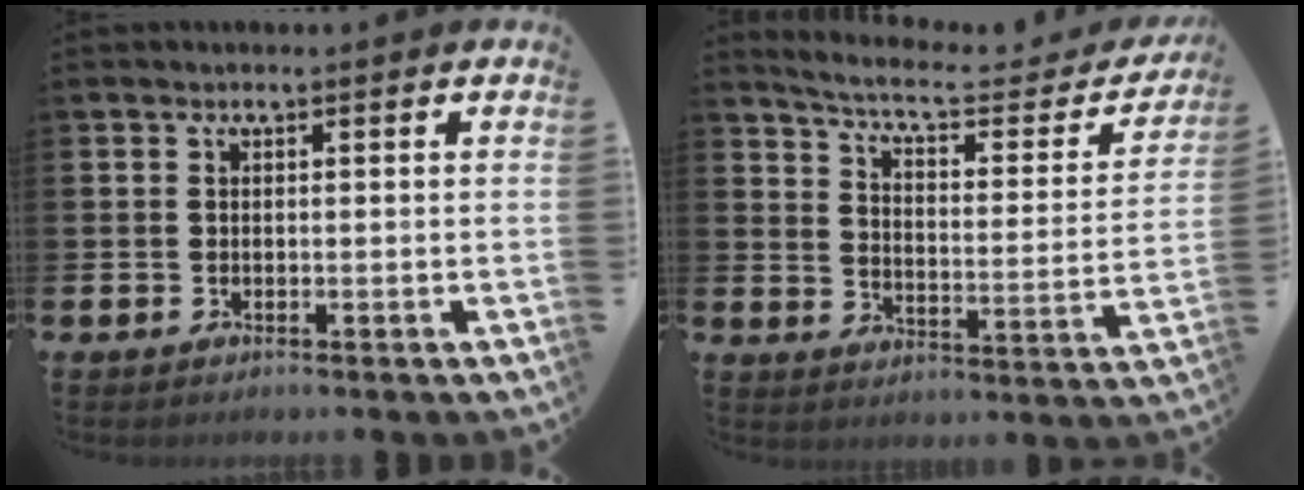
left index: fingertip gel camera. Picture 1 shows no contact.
{"total": 6.5, "force": [5.7, 1.4, 2.8], "torque": [-0.080, -0.042, 0.090]}